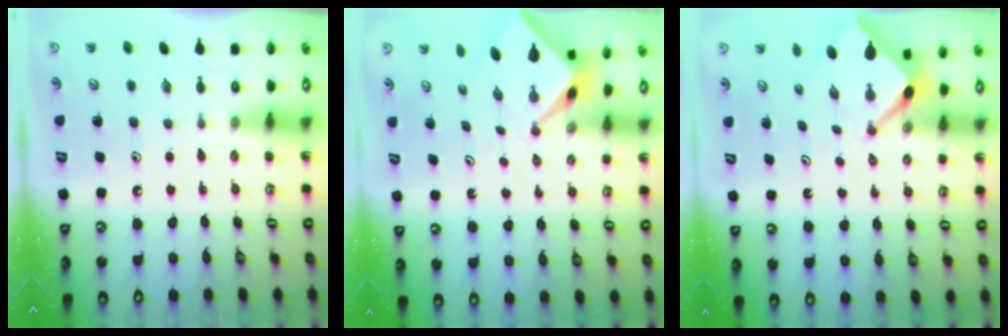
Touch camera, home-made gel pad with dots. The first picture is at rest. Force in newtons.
{"total": 1.6, "press": 1.6, "slide": 0.3}
{"total": 2.6, "press": 2.5, "slide": 0.4}